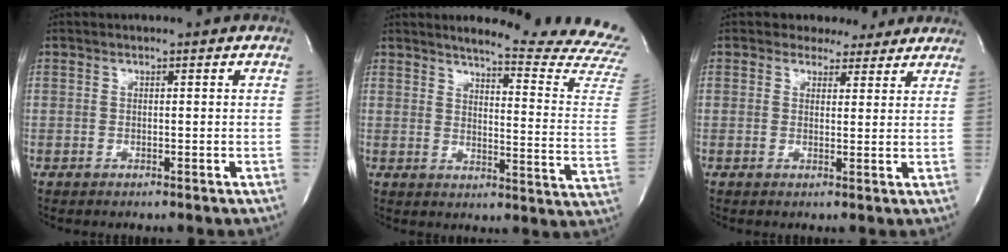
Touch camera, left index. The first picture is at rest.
{"total": 19.8, "force": [19.0, -0.7, 5.6], "torque": [-0.074, -0.152, 0.205]}
{"total": 4.9, "force": [3.9, 2.8, 0.8], "torque": [-0.009, 0.005, 0.041]}